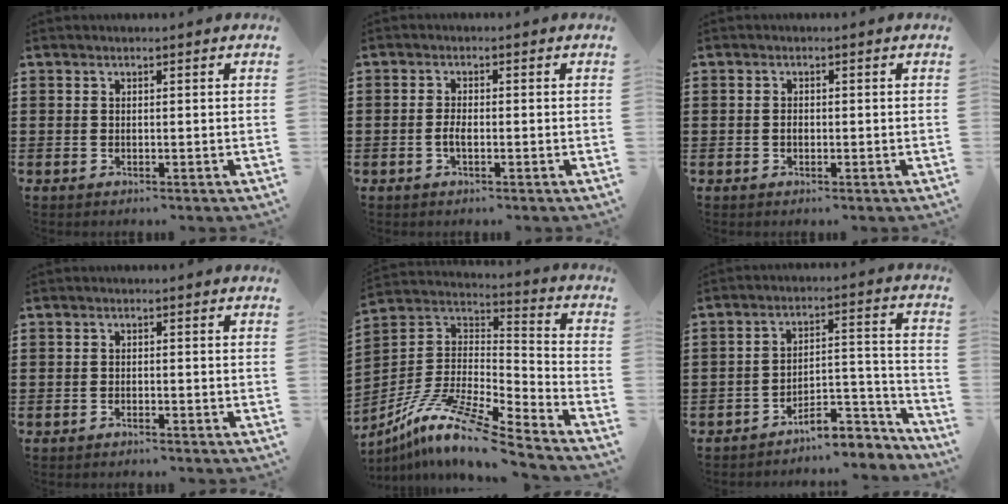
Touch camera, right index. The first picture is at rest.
{"total": 1.9, "force": [-0.6, 0.7, 1.7], "torque": [-0.039, -0.001, -0.013]}
{"total": 0.9, "force": [-0.2, 0.5, 0.7], "torque": [-0.016, -0.002, -0.004]}
{"total": 0.9, "force": [-0.9, 0.1, 0.1], "torque": [-0.005, 0.000, -0.018]}
{"total": 12.0, "force": [-9.2, 1.2, 7.6], "torque": [-0.158, 0.005, -0.185]}
{"total": 7.7, "force": [-6.7, 2.3, 3.0], "torque": [-0.041, 0.018, -0.125]}